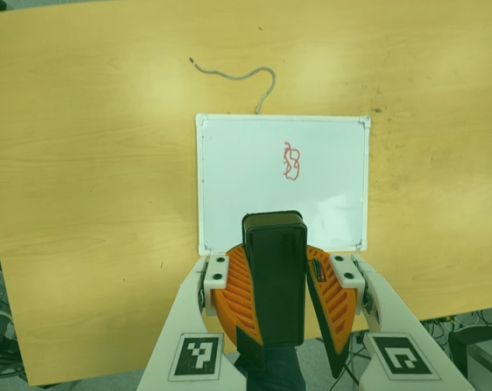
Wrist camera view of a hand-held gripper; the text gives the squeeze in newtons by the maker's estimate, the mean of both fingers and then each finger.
{"total": 10.5, "left": 10.5, "right": 10.5}